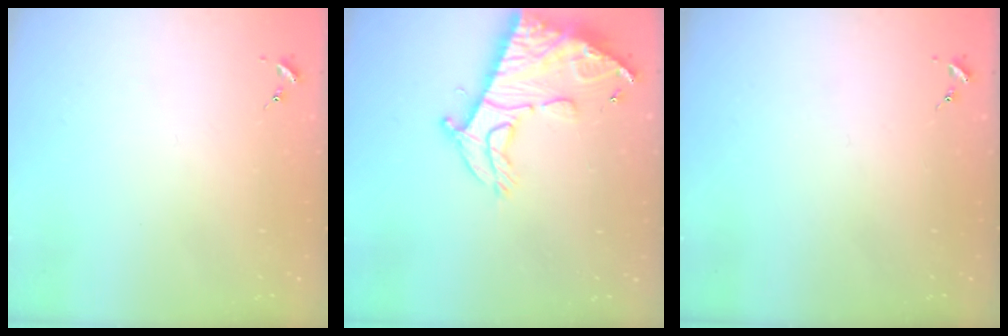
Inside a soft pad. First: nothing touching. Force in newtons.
{"total": 16.7, "press": 16.6, "slide": 1.4}
{"total": 0.0}